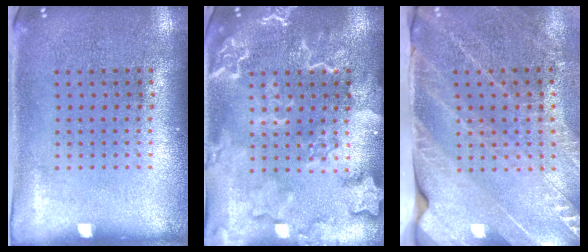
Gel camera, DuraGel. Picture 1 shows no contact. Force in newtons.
{"total": 2.8, "press": 2.8, "slide": 0.4}
{"total": 3.4, "press": 2.9, "slide": 1.7}